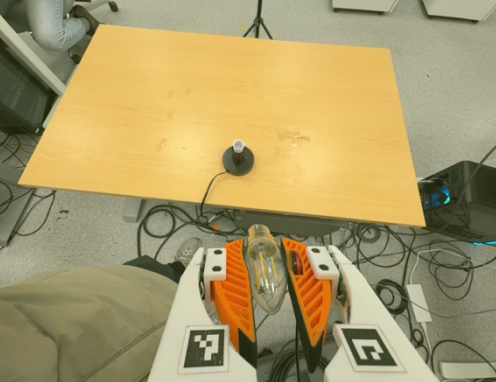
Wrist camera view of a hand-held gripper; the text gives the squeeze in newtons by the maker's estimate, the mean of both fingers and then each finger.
{"total": 19.7, "left": 21.6, "right": 17.8}